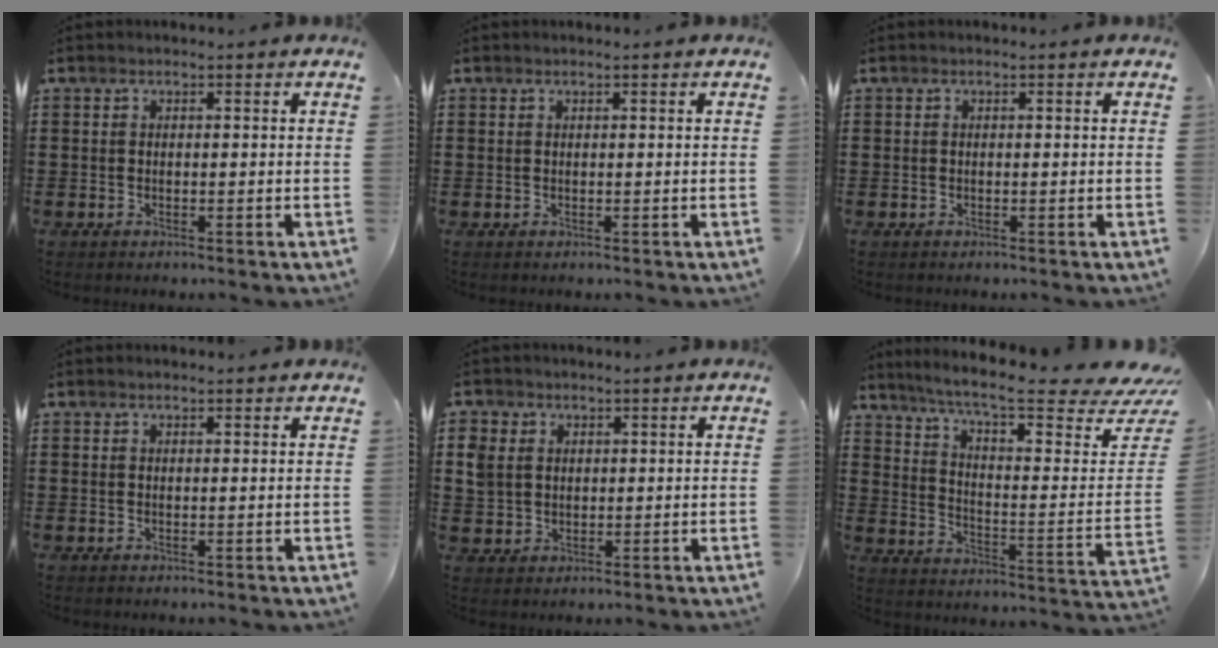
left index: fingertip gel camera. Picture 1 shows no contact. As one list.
[{"total": 0.0}, {"total": 0.0}, {"total": 0.6, "force": [0.6, 0.0, 0.3], "torque": [-0.005, 0.000, 0.011]}, {"total": 4.0, "force": [1.4, 3.6, 1.1], "torque": [-0.045, 0.011, 0.023]}, {"total": 9.1, "force": [7.4, 0.6, 5.2], "torque": [-0.116, -0.061, 0.120]}]